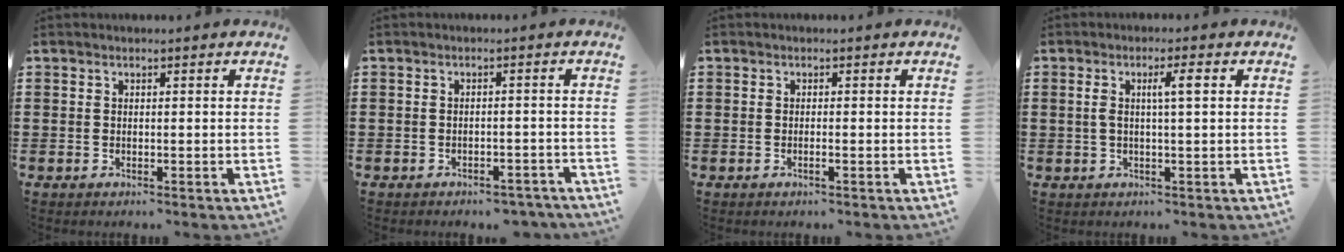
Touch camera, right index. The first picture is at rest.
{"total": 2.1, "force": [-2.1, 0.3, 0.4], "torque": [-0.012, -0.001, -0.042]}
{"total": 0.6, "force": [-0.3, -0.1, 0.4], "torque": [-0.008, -0.002, -0.006]}
{"total": 3.6, "force": [0.6, 0.4, 3.5], "torque": [-0.067, 0.003, 0.006]}